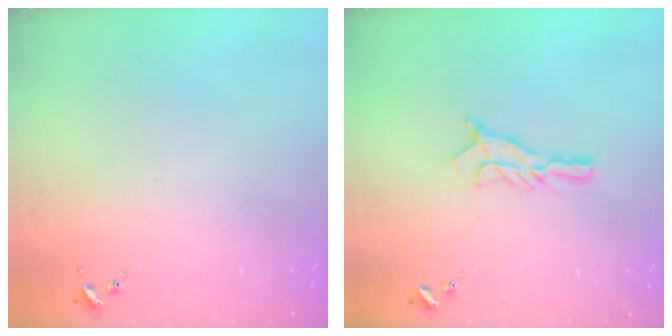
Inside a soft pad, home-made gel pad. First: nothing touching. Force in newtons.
{"total": 9.4, "press": 9.4, "slide": 0.5}